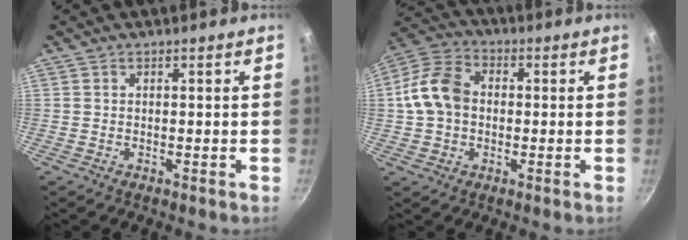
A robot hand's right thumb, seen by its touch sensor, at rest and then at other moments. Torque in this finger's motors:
{"motor_torque": [-0.64, 0.89, -0.17, 0.14, 0.09]}